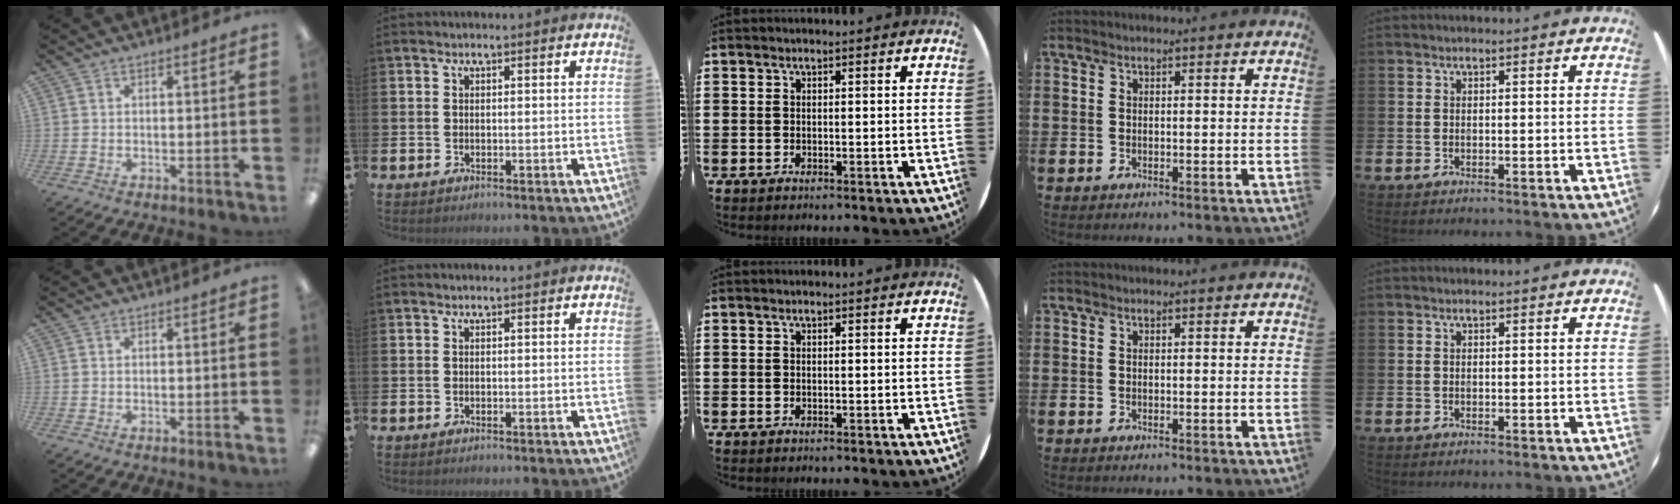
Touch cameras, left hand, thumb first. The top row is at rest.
{}